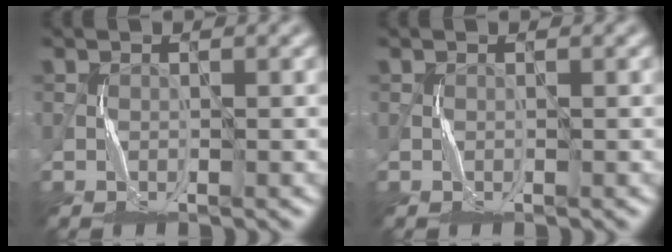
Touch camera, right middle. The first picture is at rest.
{"total": 0.0}